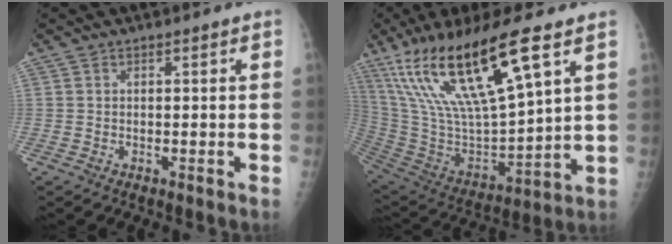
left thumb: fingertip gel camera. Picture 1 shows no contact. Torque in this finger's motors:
{"motor_torque": [1.10, 1.06, 1.66, -1.11, 0.80]}